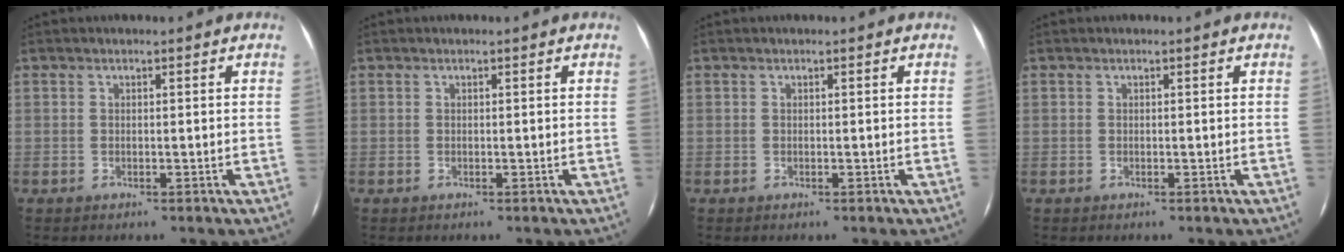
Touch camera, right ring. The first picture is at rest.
{"total": 0.0}
{"total": 0.0}
{"total": 0.0}